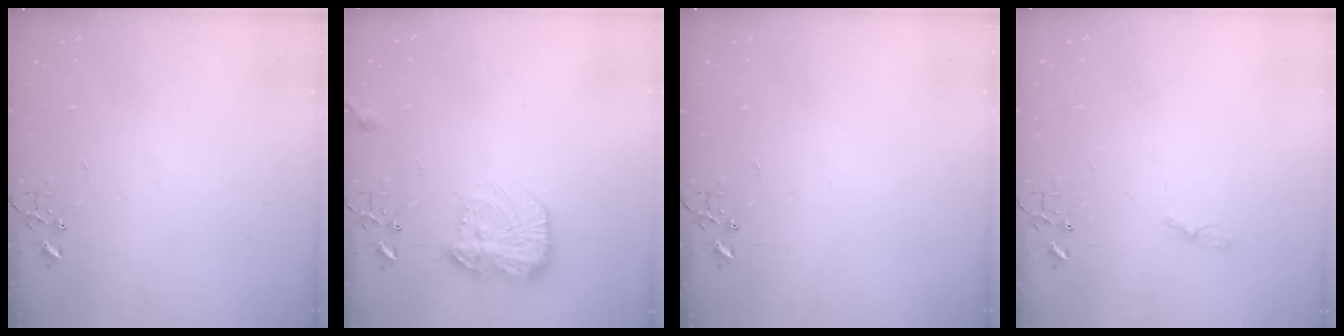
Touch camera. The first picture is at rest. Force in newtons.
{"total": 15.3, "press": 15.2, "slide": 1.0}
{"total": 0.0}
{"total": 4.4, "press": 4.4, "slide": 0.6}